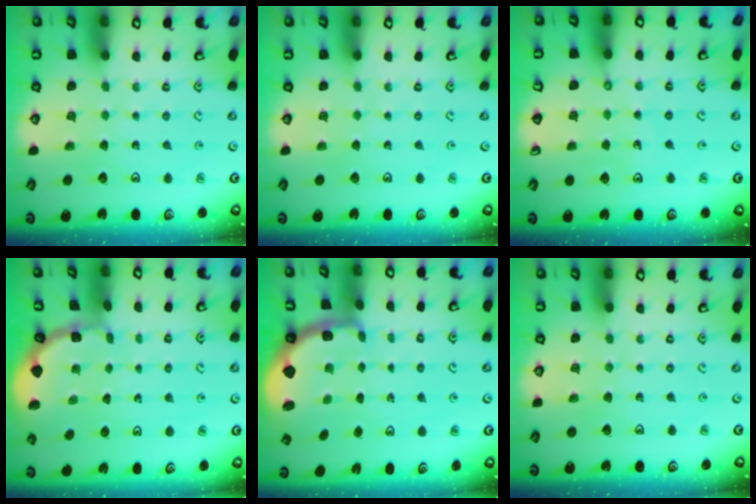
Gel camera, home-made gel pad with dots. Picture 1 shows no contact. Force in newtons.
{"total": 0.0}
{"total": 4.2, "press": 4.0, "slide": 1.5}
{"total": 0.9, "press": 0.8, "slide": 0.2}
{"total": 1.0, "press": 0.9, "slide": 0.2}
{"total": 0.0}